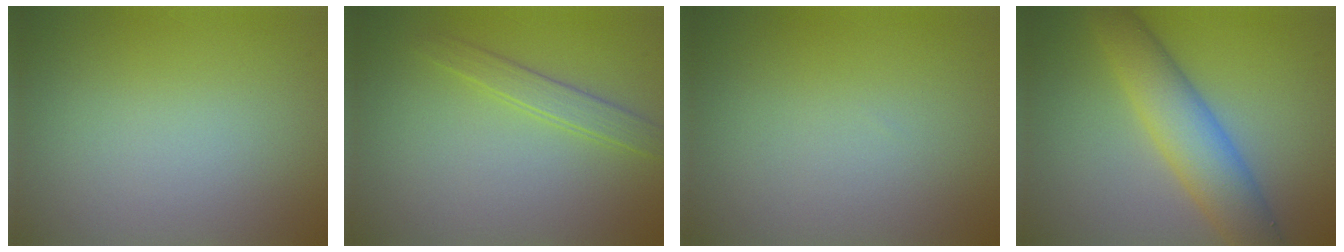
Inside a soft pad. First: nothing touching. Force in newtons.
{"total": 1.8, "press": 1.8, "slide": 0.1}
{"total": 0.0}
{"total": 5.9, "press": 5.9, "slide": 0.0}